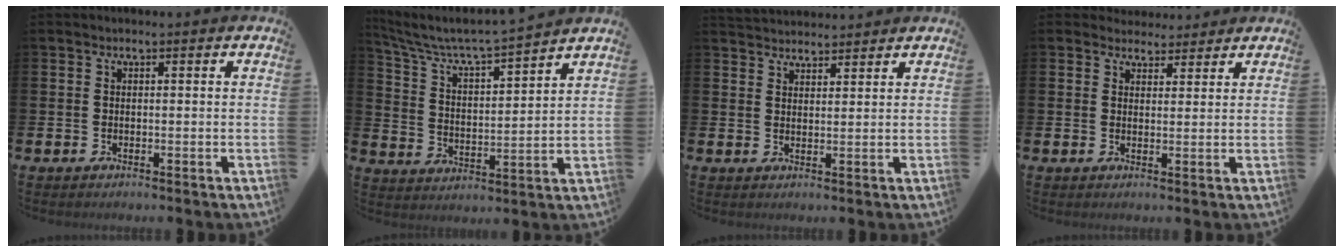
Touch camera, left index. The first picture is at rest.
{"total": 6.0, "force": [5.7, 0.1, 1.8], "torque": [-0.065, -0.047, 0.091]}
{"total": 3.0, "force": [2.9, 0.7, -0.1], "torque": [-0.002, -0.011, 0.053]}
{"total": 3.2, "force": [2.9, 1.3, -0.3], "torque": [0.008, -0.016, 0.052]}